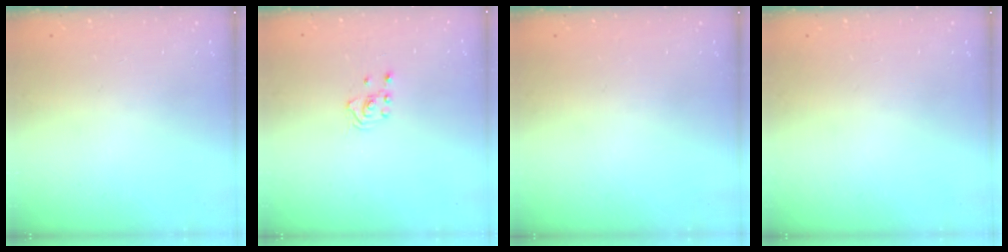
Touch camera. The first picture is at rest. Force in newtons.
{"total": 2.0, "press": 2.0, "slide": 0.3}
{"total": 0.0}
{"total": 0.0}